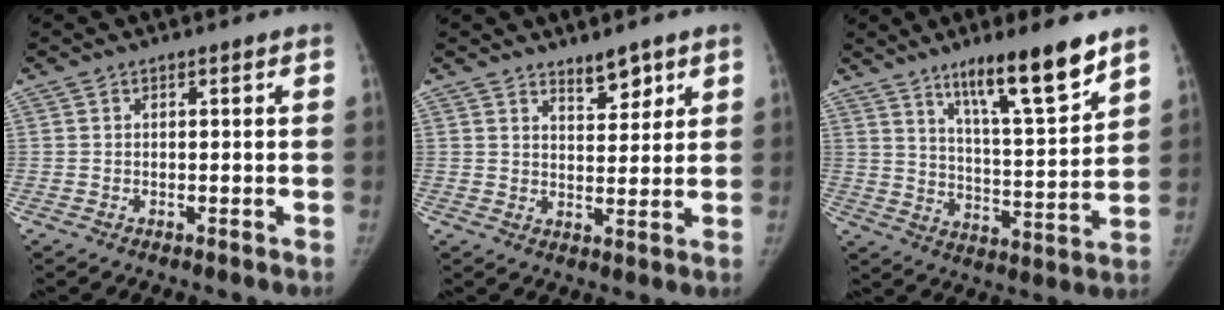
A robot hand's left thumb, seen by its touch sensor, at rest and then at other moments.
{"total": 4.5, "force": [3.4, 1.9, 2.3], "torque": [-0.013, -0.026, 0.055]}
{"total": 14.8, "force": [10.0, 2.2, 10.6], "torque": [-0.156, -0.064, 0.171]}